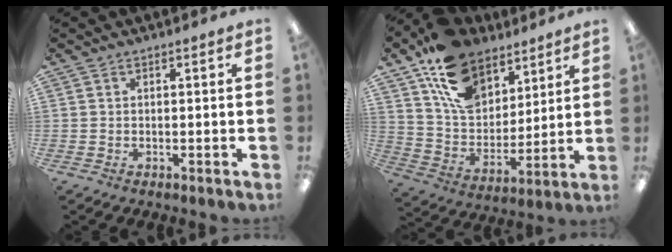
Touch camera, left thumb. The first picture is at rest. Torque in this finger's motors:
{"motor_torque": [1.08, 0.67, 1.75, -1.02, 0.13]}